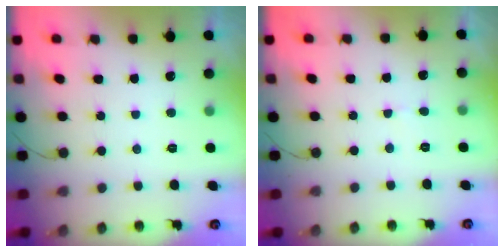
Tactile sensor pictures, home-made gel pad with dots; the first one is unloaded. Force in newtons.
{"total": 2.6, "press": 2.6, "slide": 0.2}